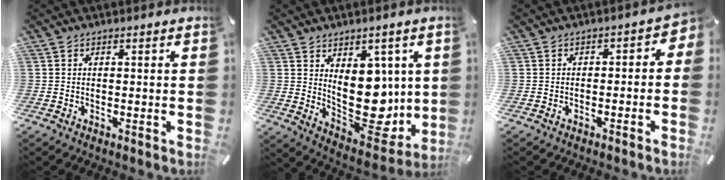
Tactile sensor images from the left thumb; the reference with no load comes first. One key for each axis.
{"total": 14.9, "fx": 3.1, "fy": 10.1, "fz": 10.5, "tx": -0.148, "ty": -0.047, "tz": 0.064}
{"total": 3.0, "fx": -1.9, "fy": 1.8, "fz": 1.4, "tx": -0.018, "ty": 0.012, "tz": -0.040}